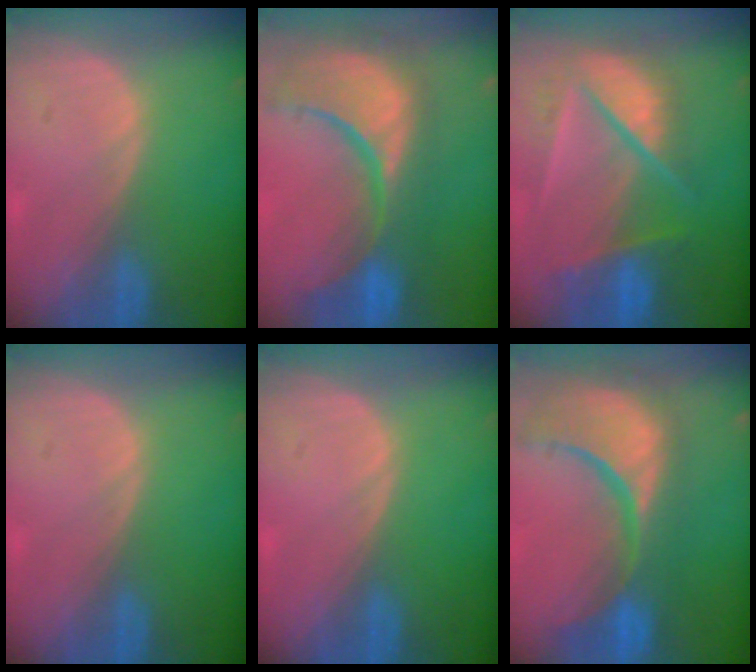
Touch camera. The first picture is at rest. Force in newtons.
{"total": 15.2, "press": 12.2, "slide": 9.2}
{"total": 9.8, "press": 8.3, "slide": 5.2}
{"total": 0.0}
{"total": 0.0}
{"total": 15.3, "press": 12.1, "slide": 9.5}